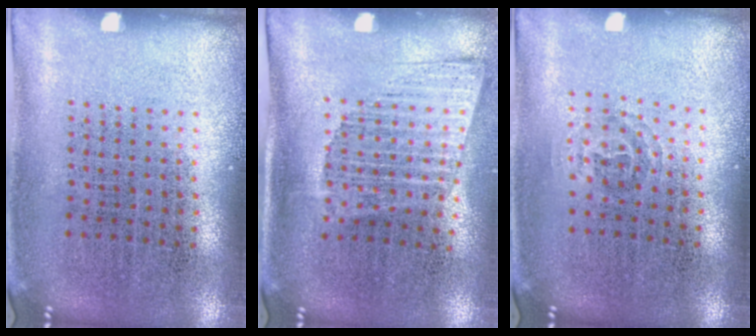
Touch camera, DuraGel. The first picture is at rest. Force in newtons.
{"total": 1.3, "press": 1.0, "slide": 0.8}
{"total": 0.9, "press": 0.6, "slide": 0.7}